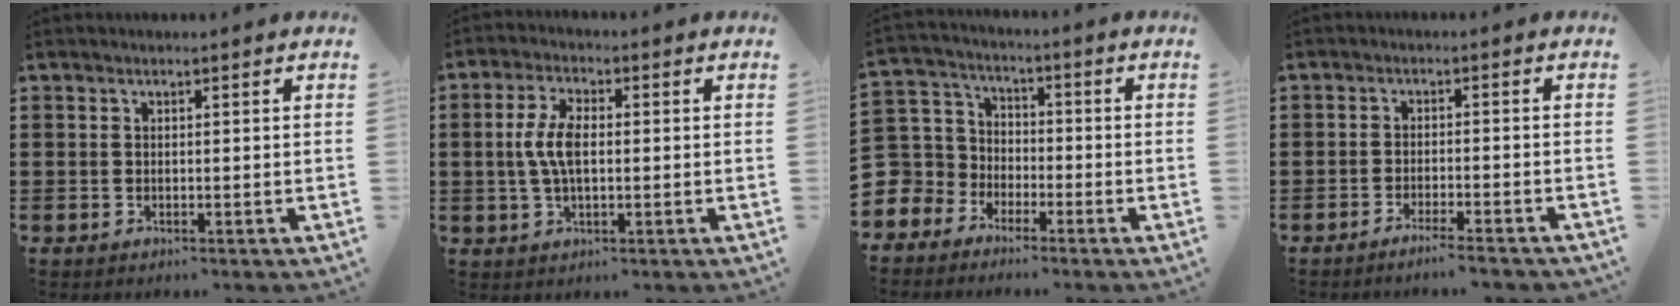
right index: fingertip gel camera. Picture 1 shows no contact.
{"total": 6.1, "force": [0.2, 2.6, 5.5], "torque": [-0.127, 0.001, -0.006]}
{"total": 5.6, "force": [-2.1, 5.1, -0.1], "torque": [-0.050, -0.005, -0.053]}
{"total": 2.7, "force": [-2.4, -0.2, 1.2], "torque": [-0.018, 0.002, -0.047]}